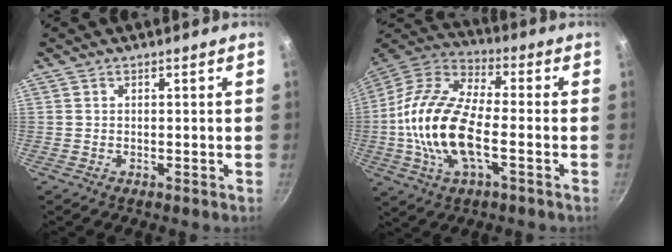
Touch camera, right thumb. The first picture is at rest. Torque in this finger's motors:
{"motor_torque": [-0.33, 1.36, 2.05, -0.72, 0.62]}